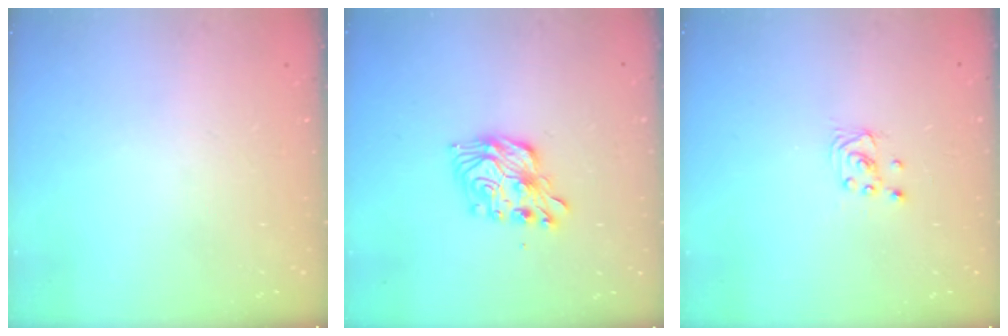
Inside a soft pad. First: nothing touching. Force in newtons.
{"total": 11.8, "press": 11.8, "slide": 0.4}
{"total": 1.7, "press": 1.6, "slide": 0.1}